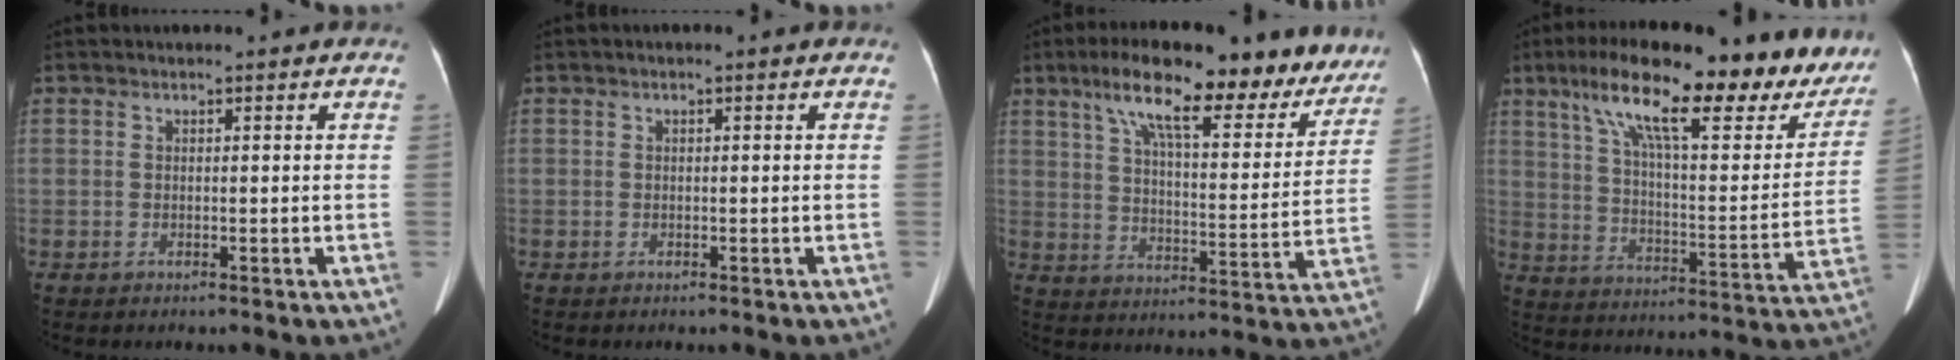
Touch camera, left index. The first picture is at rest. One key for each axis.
{"total": 0.6, "fx": 0.2, "fy": 0.1, "fz": 0.5, "tx": -0.008, "ty": 0.007, "tz": 0.002}
{"total": 20.5, "fx": 15.3, "fy": 5.4, "fz": 12.5, "tx": -0.175, "ty": 0.023, "tz": 0.216}
{"total": 25.9, "fx": 19.1, "fy": 6.5, "fz": 16.3, "tx": -0.240, "ty": 0.021, "tz": 0.269}